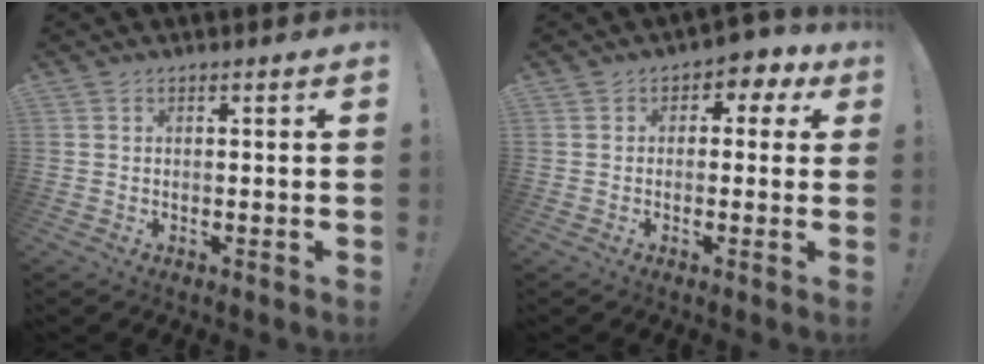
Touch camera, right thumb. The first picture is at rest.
{"total": 3.3, "force": [0.2, 2.6, 2.1], "torque": [-0.018, 0.000, -0.001]}